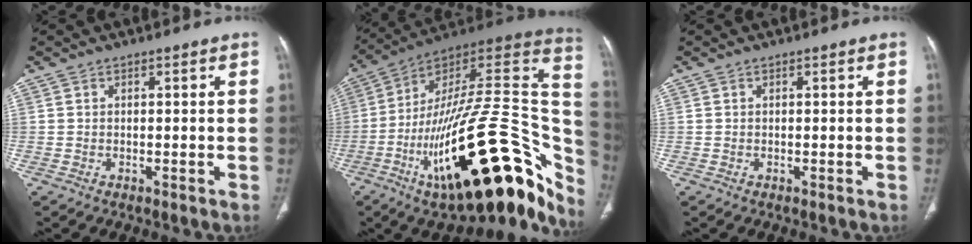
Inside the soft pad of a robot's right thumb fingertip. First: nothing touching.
{"total": 40.8, "force": [-14.4, 14.8, 35.2], "torque": [-0.425, 0.065, -0.226]}
{"total": 0.0}